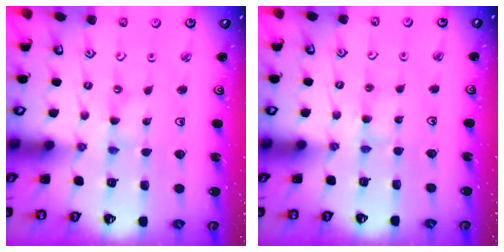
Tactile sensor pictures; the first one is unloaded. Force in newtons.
{"total": 2.9, "press": 2.9, "slide": 0.3}